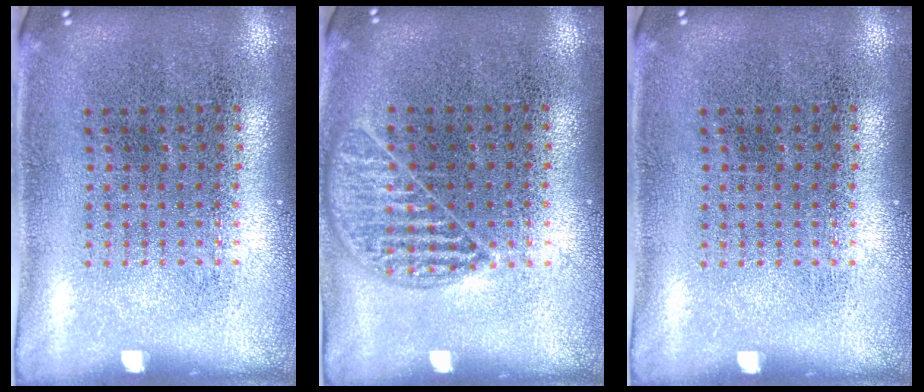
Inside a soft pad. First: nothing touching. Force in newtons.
{"total": 1.1, "press": 1.0, "slide": 0.4}
{"total": 0.0}